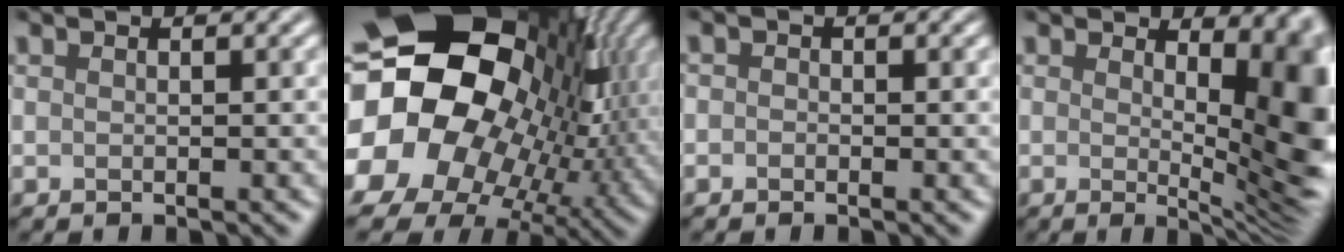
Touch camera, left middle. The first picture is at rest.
{"total": 22.2, "force": [-0.2, 18.7, 11.9], "torque": [-0.253, -0.024, -0.007]}
{"total": 1.1, "force": [-0.7, -0.4, -0.7], "torque": [-0.006, -0.006, 0.003]}
{"total": 12.1, "force": [0.9, 5.0, 11.0], "torque": [-0.087, 0.004, 0.027]}